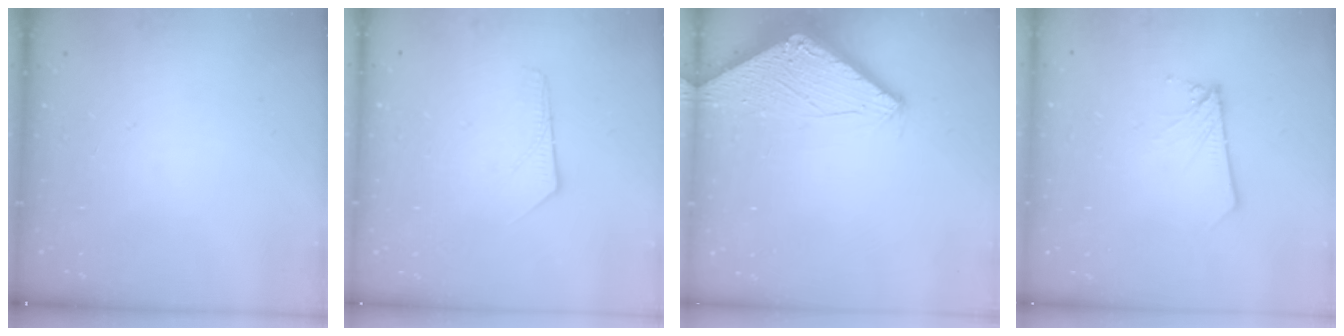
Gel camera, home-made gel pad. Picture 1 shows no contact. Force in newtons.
{"total": 5.7, "press": 5.7, "slide": 0.5}
{"total": 2.8, "press": 2.8, "slide": 0.2}
{"total": 2.7, "press": 2.7, "slide": 0.2}